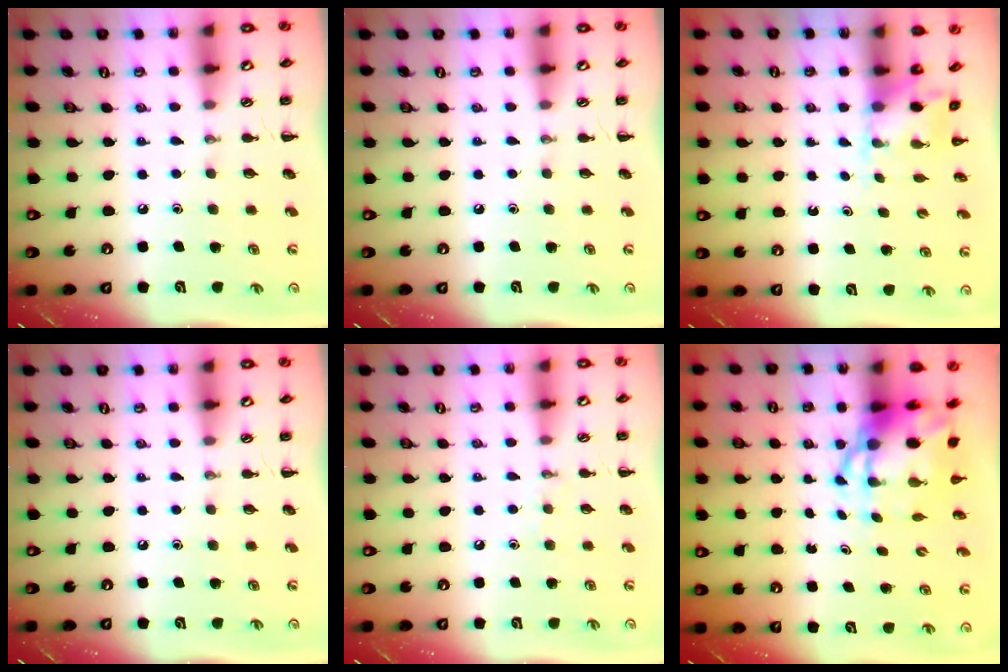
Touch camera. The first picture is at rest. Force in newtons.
{"total": 0.0}
{"total": 2.5, "press": 2.5, "slide": 0.5}
{"total": 0.0}
{"total": 3.7, "press": 3.5, "slide": 1.1}
{"total": 6.9, "press": 6.6, "slide": 1.7}